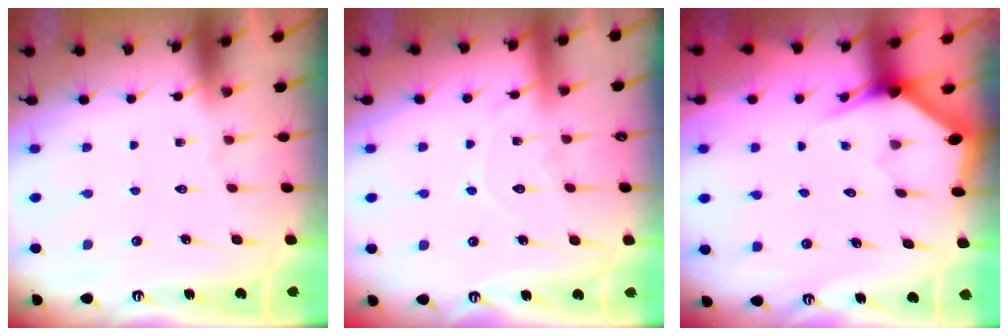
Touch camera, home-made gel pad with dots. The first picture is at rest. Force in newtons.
{"total": 8.4, "press": 8.4, "slide": 0.8}
{"total": 3.0, "press": 3.0, "slide": 0.1}